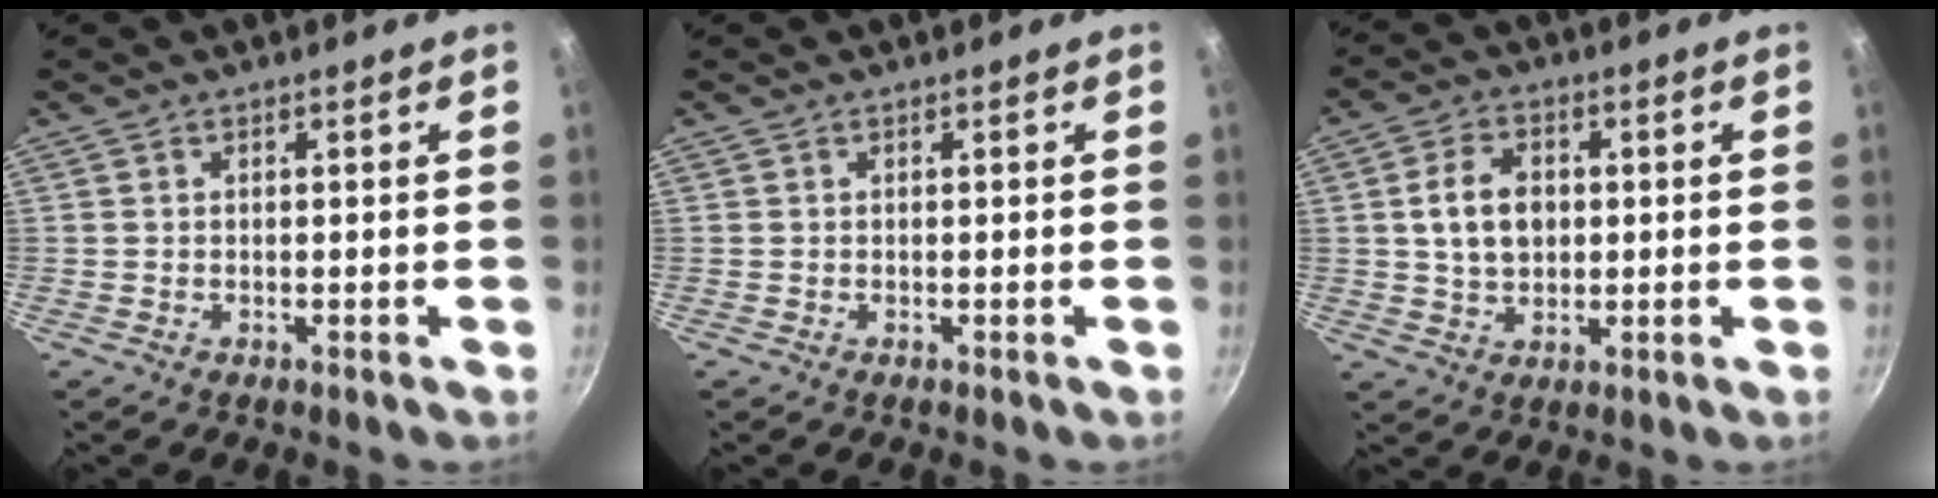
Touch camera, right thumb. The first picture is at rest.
{"total": 0.0}
{"total": 8.3, "force": [0.9, 5.9, 5.7], "torque": [-0.085, 0.007, 0.015]}